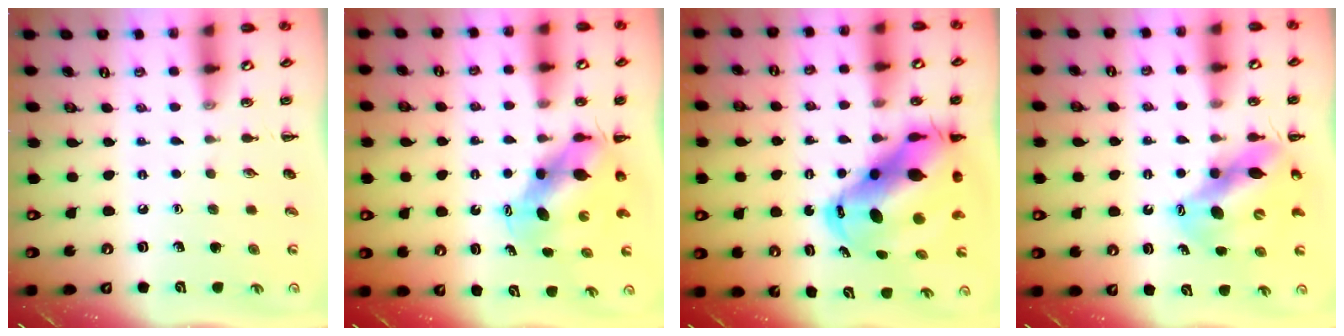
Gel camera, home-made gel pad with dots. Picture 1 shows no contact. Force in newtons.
{"total": 6.5, "press": 6.3, "slide": 1.7}
{"total": 15.8, "press": 15.3, "slide": 4.1}
{"total": 12.5, "press": 11.9, "slide": 3.6}